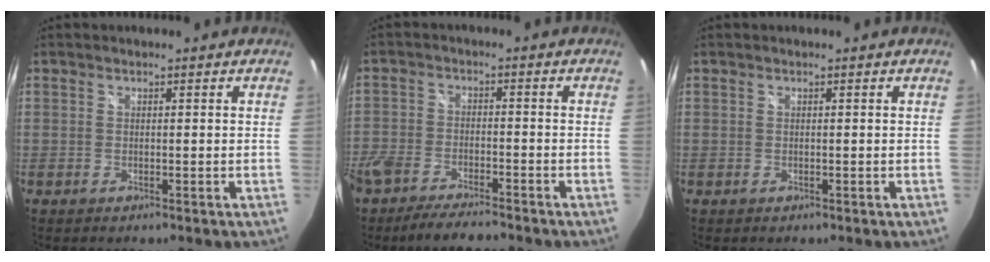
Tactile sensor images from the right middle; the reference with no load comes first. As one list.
[{"total": 9.2, "force": [-7.8, 2.3, 4.4], "torque": [-0.112, -0.021, -0.140]}, {"total": 0.0}]